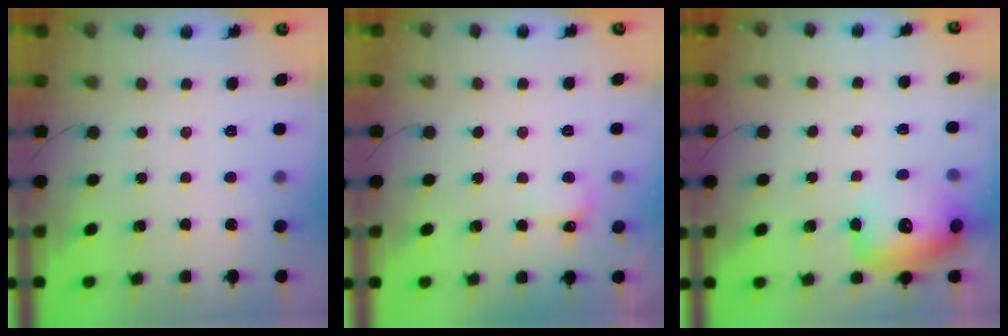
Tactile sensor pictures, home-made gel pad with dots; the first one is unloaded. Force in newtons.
{"total": 4.9, "press": 4.7, "slide": 1.4}
{"total": 16.4, "press": 16.2, "slide": 2.4}